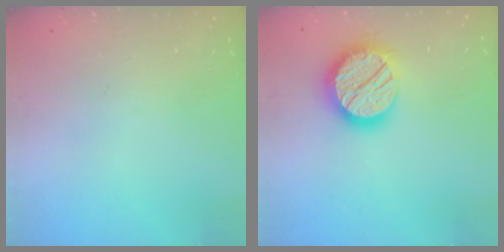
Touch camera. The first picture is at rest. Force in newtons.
{"total": 17.9, "press": 17.9, "slide": 1.1}